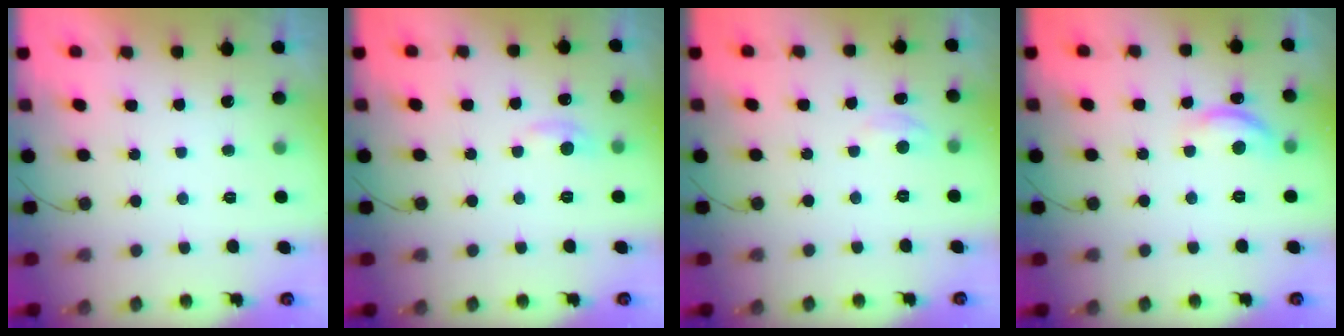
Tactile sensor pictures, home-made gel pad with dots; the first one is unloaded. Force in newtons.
{"total": 5.5, "press": 5.4, "slide": 0.7}
{"total": 3.3, "press": 3.2, "slide": 0.4}
{"total": 11.3, "press": 11.3, "slide": 0.8}